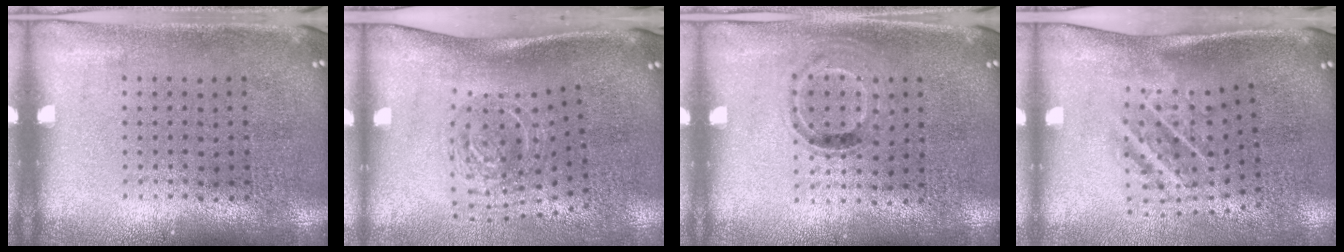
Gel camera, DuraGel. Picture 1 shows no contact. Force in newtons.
{"total": 2.0, "press": 1.2, "slide": 1.6}
{"total": 0.9, "press": 0.7, "slide": 0.5}
{"total": 1.8, "press": 1.1, "slide": 1.4}